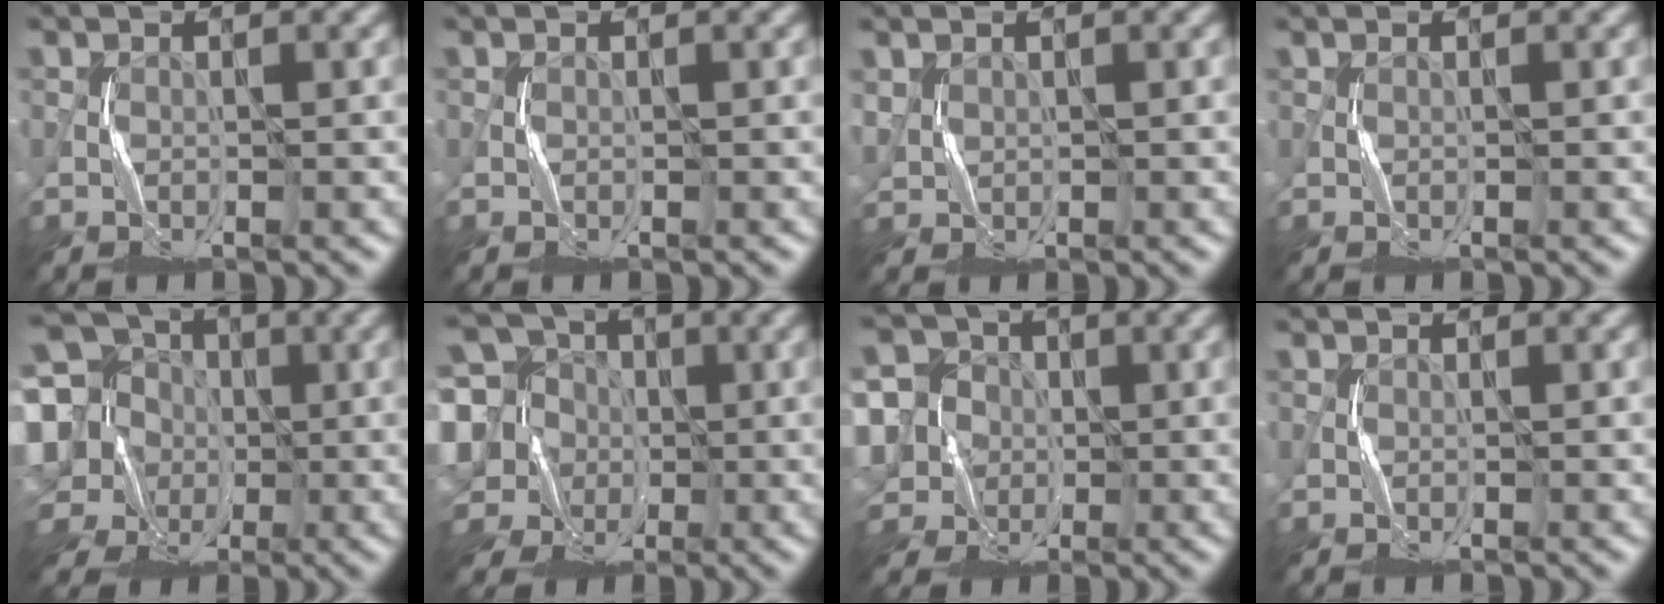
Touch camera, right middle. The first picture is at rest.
{"total": 0.0}
{"total": 1.2, "force": [0.6, 1.1, 0.2], "torque": [-0.010, -0.001, 0.017]}
{"total": 0.0}
{"total": 15.6, "force": [1.4, 13.7, 7.3], "torque": [-0.214, 0.034, -0.011]}
{"total": 13.1, "force": [1.8, 11.4, 6.2], "torque": [-0.181, 0.039, -0.004]}
{"total": 10.5, "force": [0.0, 9.6, 4.1], "torque": [-0.115, 0.033, -0.032]}
{"total": 0.0}